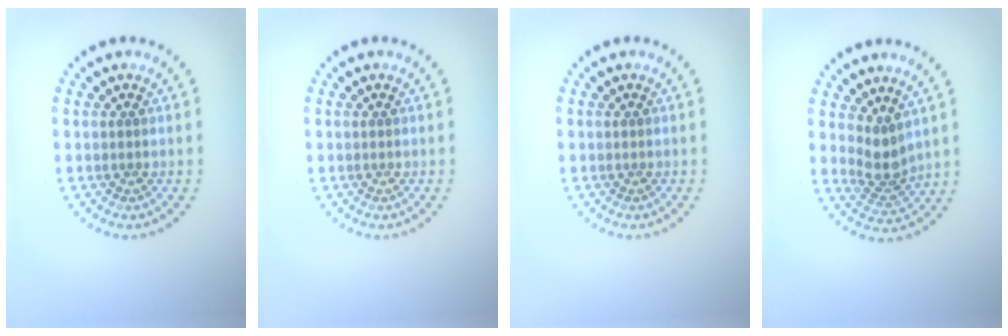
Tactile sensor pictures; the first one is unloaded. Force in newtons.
{"total": 0.0}
{"total": 0.0}
{"total": 2.6, "press": 2.0, "slide": 1.6}